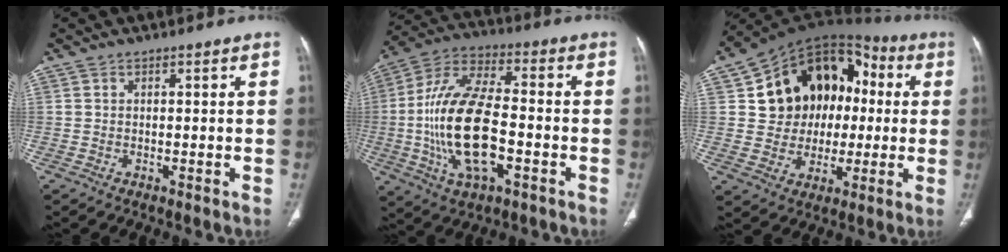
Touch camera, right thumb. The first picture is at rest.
{"total": 19.6, "force": [-3.6, 8.8, 17.1], "torque": [-0.339, 0.023, -0.063]}
{"total": 19.2, "force": [2.6, 15.4, 11.2], "torque": [-0.117, 0.037, 0.051]}